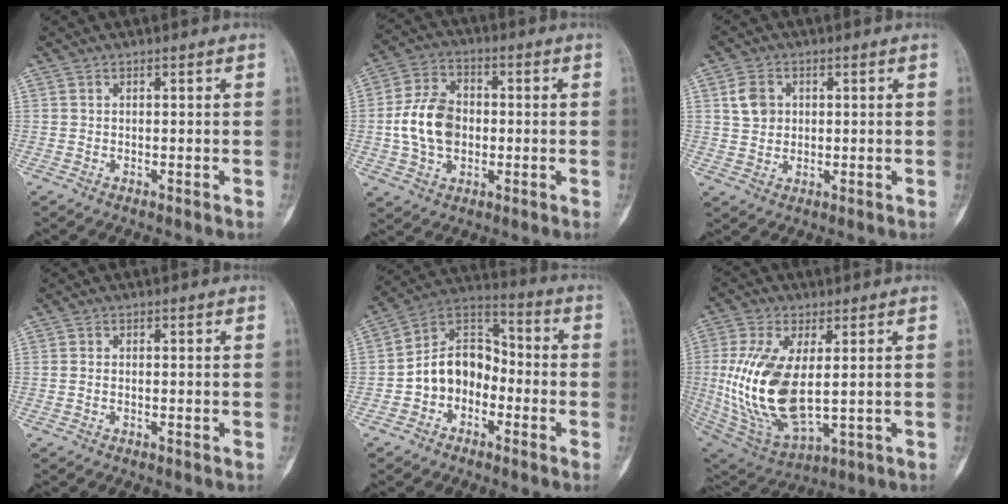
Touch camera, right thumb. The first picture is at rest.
{"total": 11.7, "force": [-0.8, 8.4, 8.2], "torque": [-0.133, 0.018, -0.018]}
{"total": 5.1, "force": [1.3, 4.0, 2.8], "torque": [-0.037, -0.004, 0.024]}
{"total": 0.6, "force": [-0.2, 0.4, 0.5], "torque": [-0.011, 0.000, -0.003]}
{"total": 11.5, "force": [-3.2, 8.8, 6.7], "torque": [-0.090, 0.055, -0.070]}
{"total": 18.7, "force": [0.5, 9.0, 16.4], "torque": [-0.340, -0.018, 0.031]}